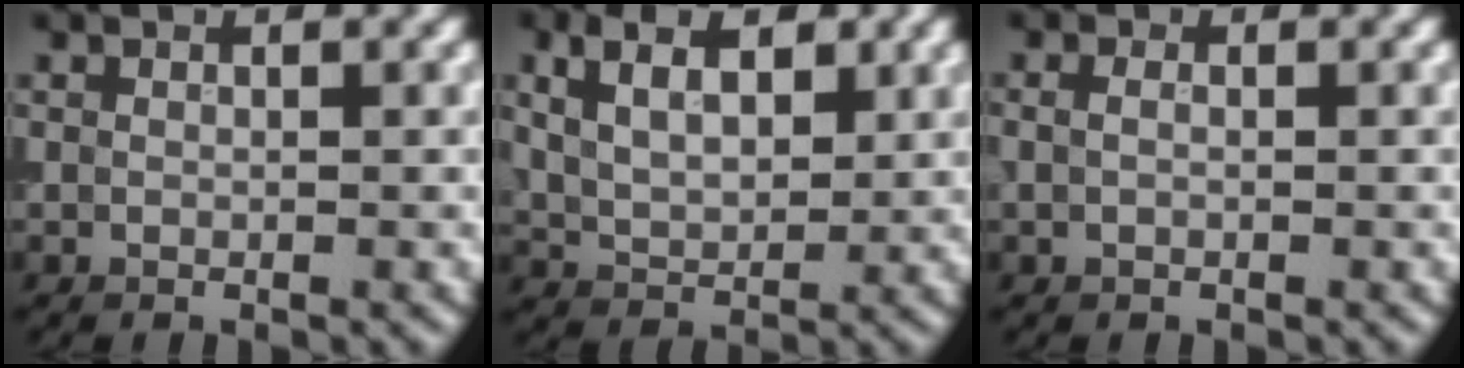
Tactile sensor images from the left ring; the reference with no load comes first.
{"total": 5.9, "force": [2.3, 3.5, 4.1], "torque": [-0.075, 0.010, 0.033]}
{"total": 1.5, "force": [0.5, 1.0, 1.1], "torque": [-0.017, 0.002, -0.010]}